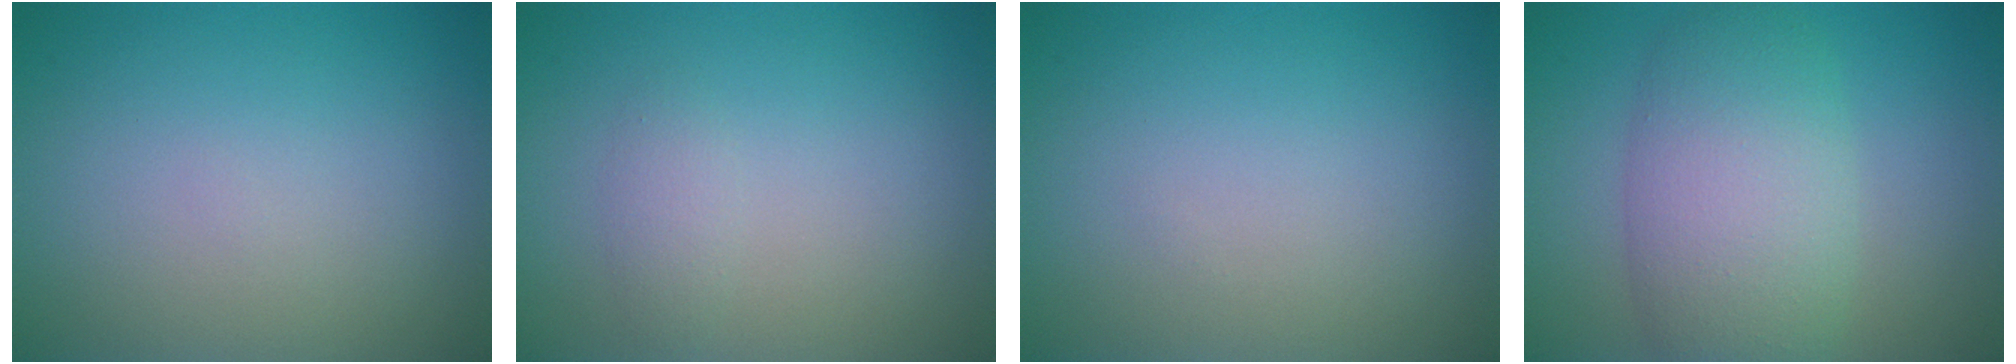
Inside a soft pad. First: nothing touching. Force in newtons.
{"total": 1.0, "press": 1.0, "slide": 0.0}
{"total": 0.0}
{"total": 7.0, "press": 7.0, "slide": 0.3}